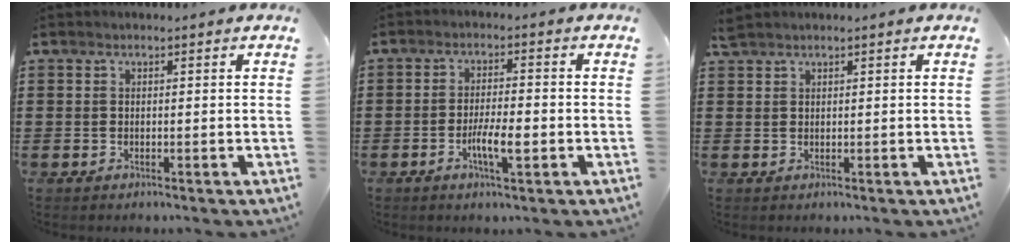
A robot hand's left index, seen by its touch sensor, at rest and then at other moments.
{"total": 5.0, "force": [-1.7, 1.1, 4.6], "torque": [-0.089, -0.001, -0.033]}
{"total": 1.2, "force": [1.1, 0.2, 0.4], "torque": [-0.011, 0.000, 0.022]}